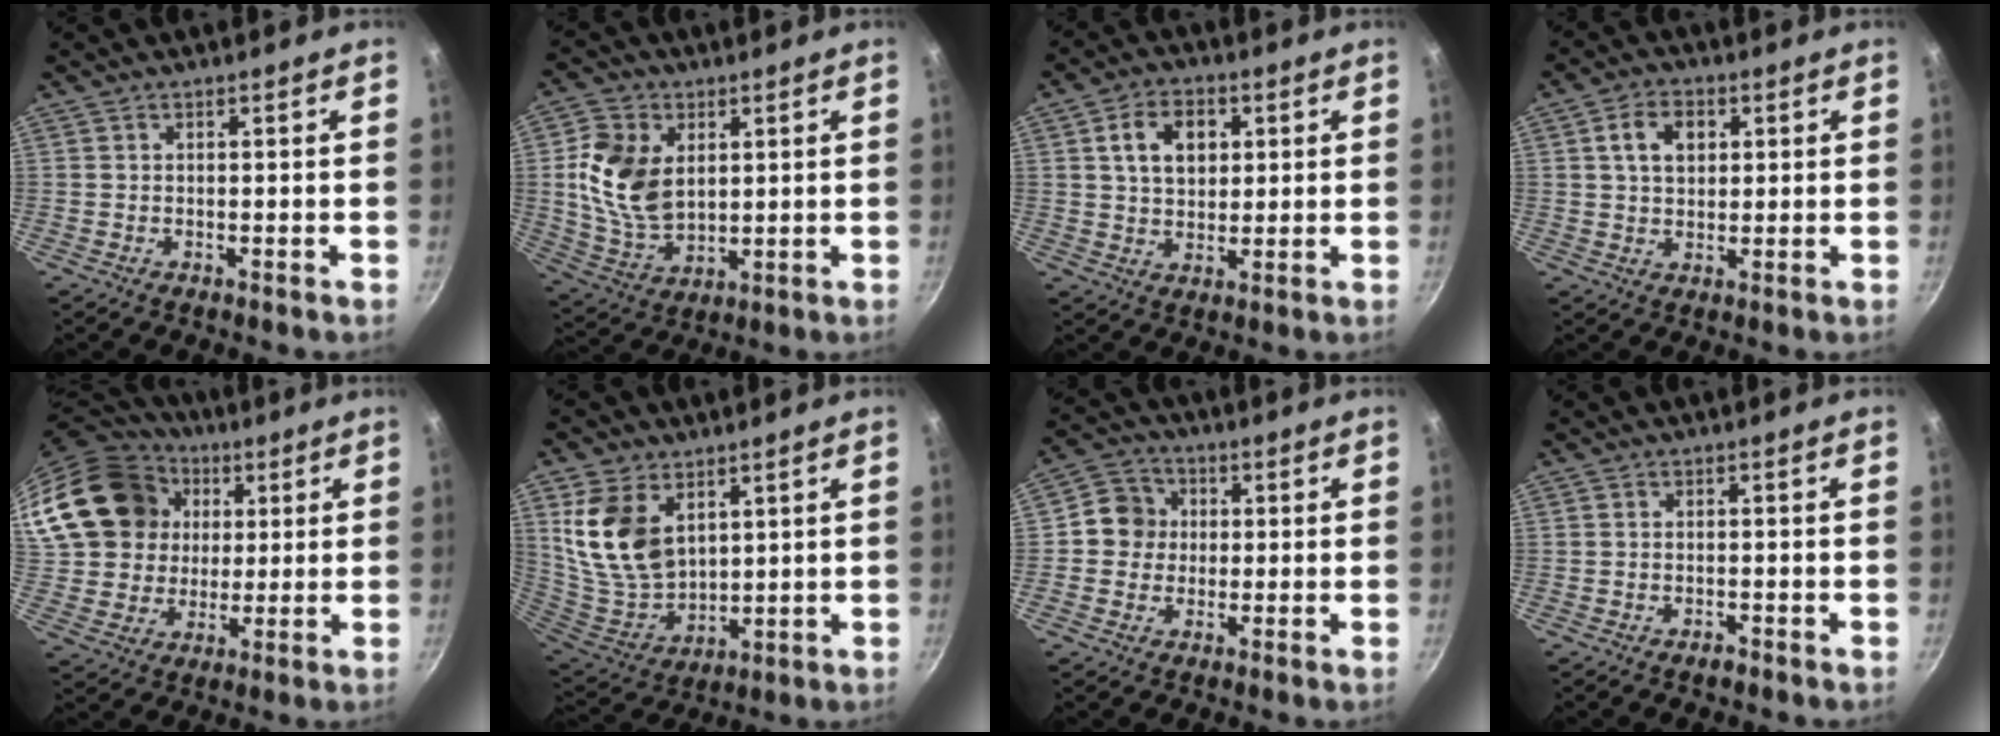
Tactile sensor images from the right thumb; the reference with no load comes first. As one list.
[{"total": 13.5, "force": [2.7, 9.3, 9.4], "torque": [-0.162, -0.019, 0.060]}, {"total": 9.2, "force": [2.5, 6.5, 6.0], "torque": [-0.080, 0.001, 0.040]}, {"total": 6.7, "force": [1.9, 4.7, 4.4], "torque": [-0.056, 0.004, 0.030]}, {"total": 22.4, "force": [6.3, 18.6, 10.9], "torque": [-0.197, 0.028, 0.126]}, {"total": 14.8, "force": [5.5, 9.8, 9.7], "torque": [-0.169, -0.037, 0.125]}, {"total": 7.0, "force": [0.3, 6.6, 2.4], "torque": [-0.004, 0.013, -0.014]}, {"total": 1.4, "force": [-1.1, 0.5, 0.8], "torque": [-0.016, 0.010, -0.017]}]